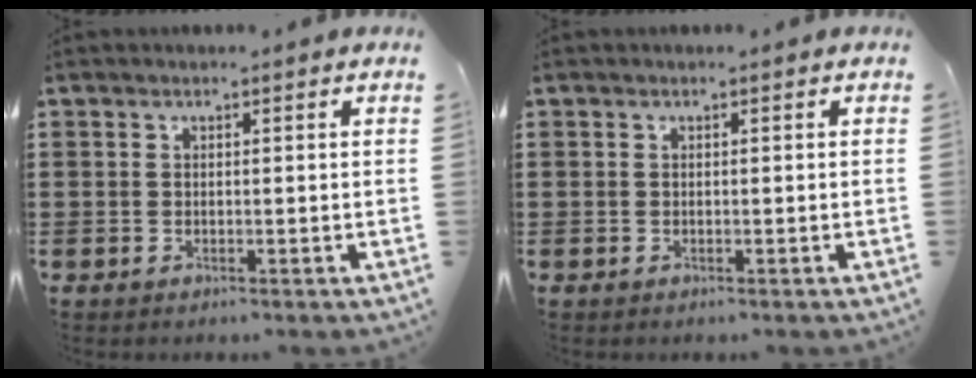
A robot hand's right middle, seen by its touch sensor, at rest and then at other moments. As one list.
[{"total": 0.0}]